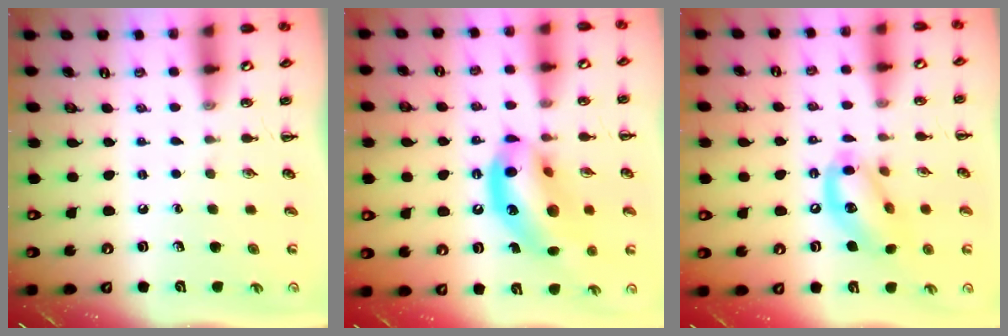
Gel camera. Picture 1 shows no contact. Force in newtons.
{"total": 17.3, "press": 16.7, "slide": 4.4}
{"total": 13.3, "press": 12.9, "slide": 3.2}